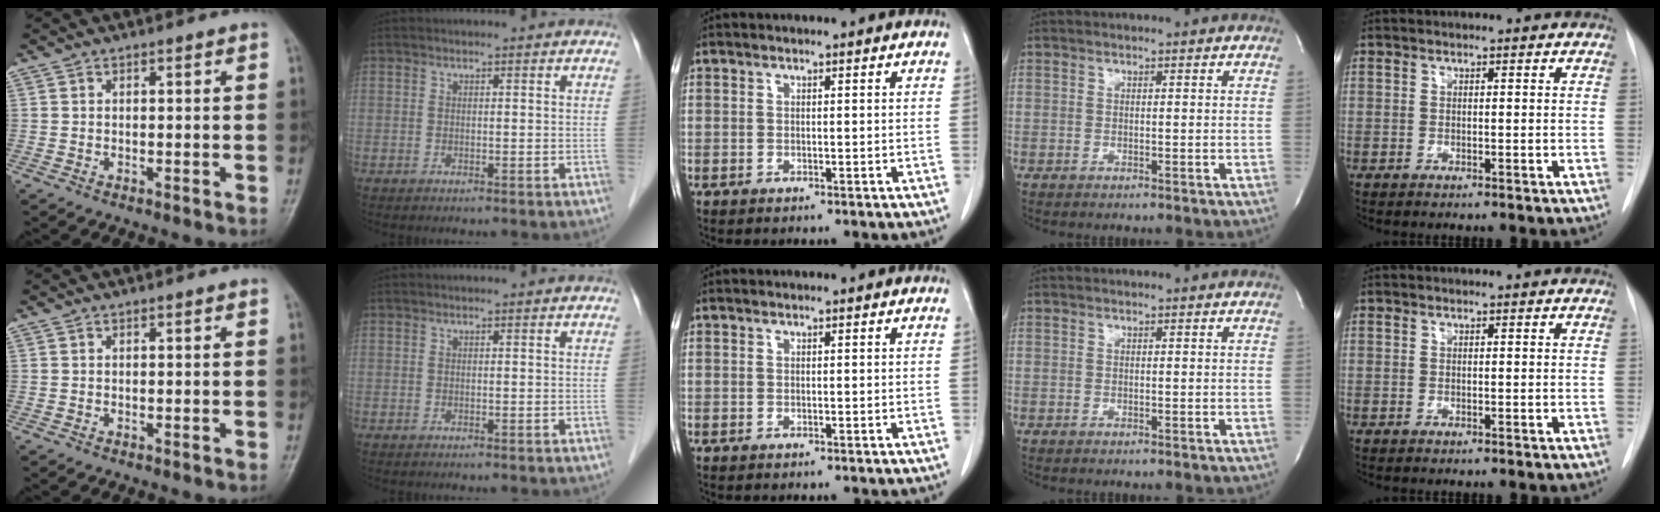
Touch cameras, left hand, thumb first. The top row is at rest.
{}